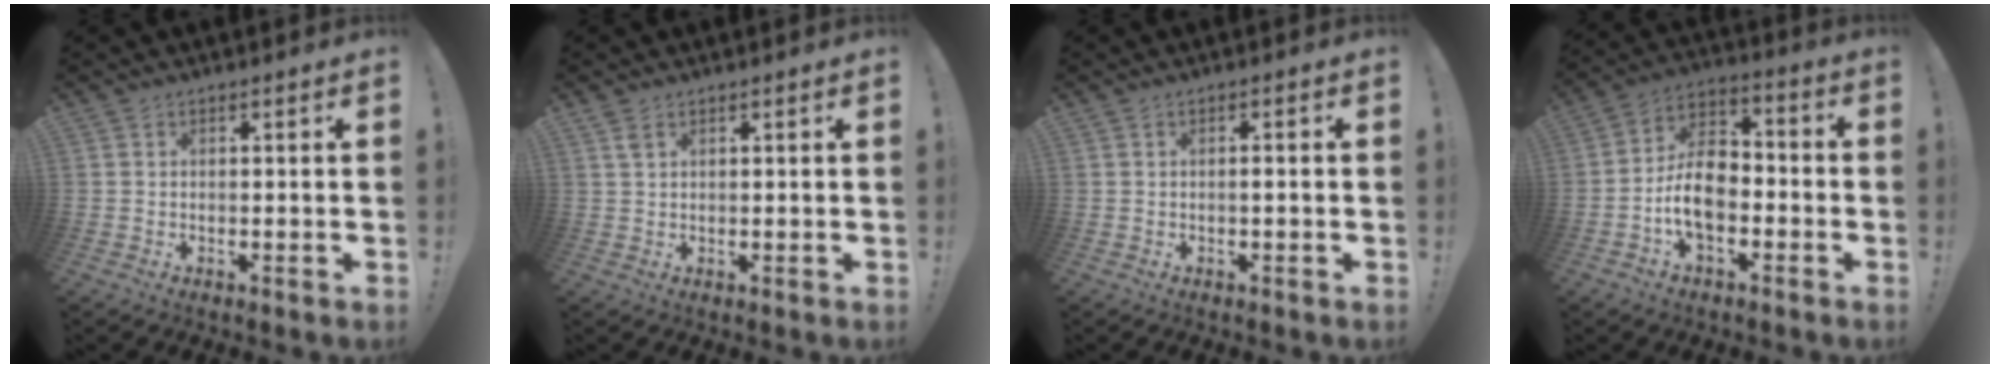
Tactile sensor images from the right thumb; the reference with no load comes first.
{"total": 2.0, "force": [1.2, 0.9, 1.4], "torque": [-0.028, 0.002, 0.021]}
{"total": 1.3, "force": [-0.6, -0.1, 1.1], "torque": [-0.028, 0.004, -0.011]}
{"total": 12.4, "force": [-3.9, 8.0, 8.5], "torque": [-0.155, 0.031, -0.069]}